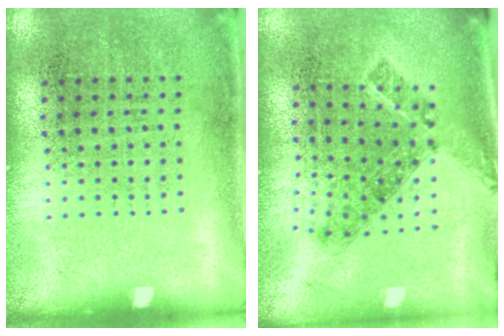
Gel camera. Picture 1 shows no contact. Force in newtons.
{"total": 0.8, "press": 0.7, "slide": 0.4}